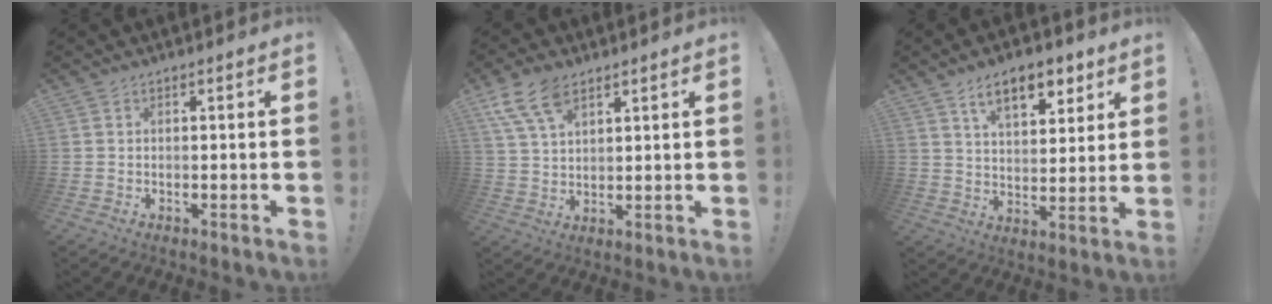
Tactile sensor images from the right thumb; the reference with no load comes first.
{"total": 9.8, "force": [6.0, 4.9, 5.9], "torque": [-0.118, -0.013, 0.119]}
{"total": 12.0, "force": [7.1, 5.5, 7.9], "torque": [-0.120, -0.024, 0.125]}